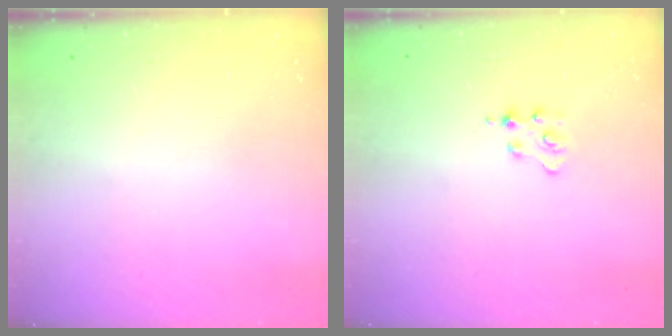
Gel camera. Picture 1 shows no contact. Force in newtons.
{"total": 2.4, "press": 2.4, "slide": 0.3}